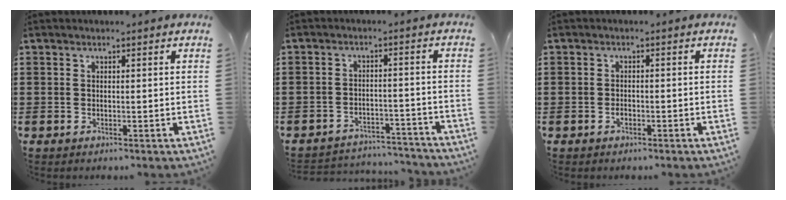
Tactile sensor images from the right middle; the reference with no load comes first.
{"total": 3.7, "force": [-3.7, 0.5, -0.1], "torque": [-0.004, 0.001, -0.080]}
{"total": 1.0, "force": [-0.5, 0.6, 0.6], "torque": [-0.014, -0.004, -0.009]}